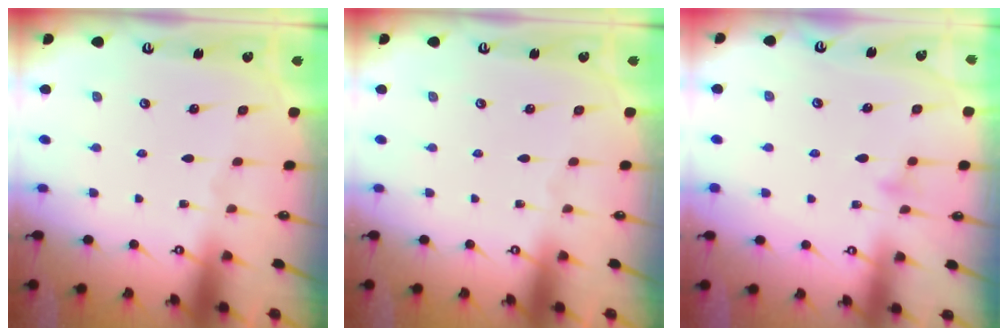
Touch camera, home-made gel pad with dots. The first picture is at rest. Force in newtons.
{"total": 0.0}
{"total": 7.6, "press": 7.6, "slide": 0.7}